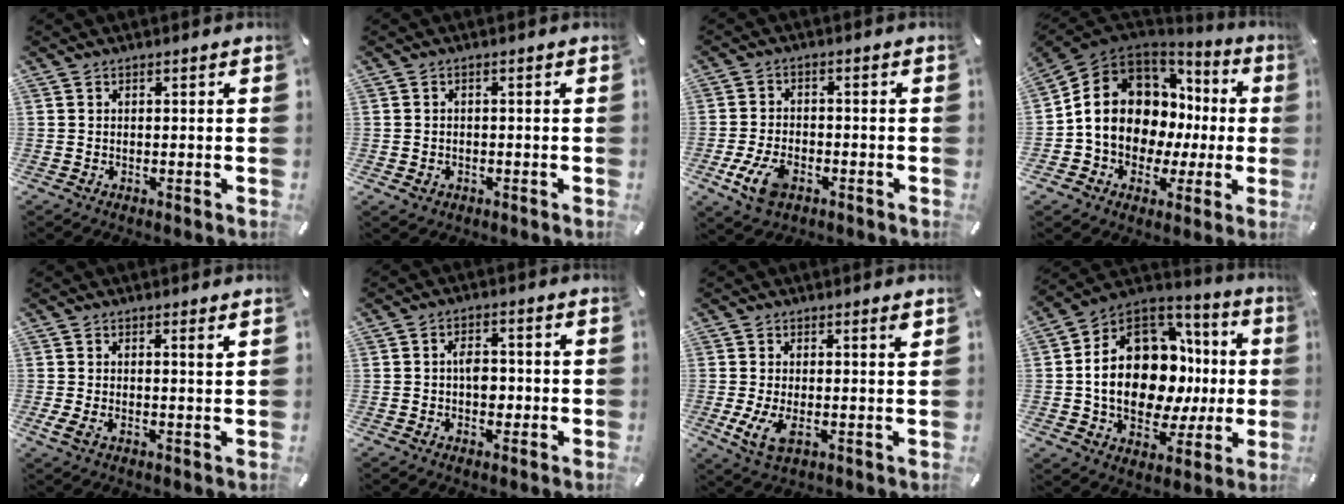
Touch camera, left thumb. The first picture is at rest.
{"total": 1.6, "force": [-0.6, 1.5, 0.4], "torque": [-0.007, 0.005, -0.014]}
{"total": 8.1, "force": [-3.7, 4.9, 5.2], "torque": [-0.124, 0.007, -0.070]}
{"total": 14.8, "force": [1.1, 12.6, 7.8], "torque": [-0.155, -0.011, 0.026]}
{"total": 3.0, "force": [1.2, 0.8, 2.7], "torque": [-0.046, -0.006, 0.020]}
{"total": 4.5, "force": [-0.6, 3.0, 3.3], "torque": [-0.037, -0.001, -0.016]}
{"total": 6.4, "force": [0.8, 2.3, 5.9], "torque": [-0.118, -0.021, 0.009]}
{"total": 19.9, "force": [0.1, 15.2, 12.8], "torque": [-0.227, -0.021, 0.009]}